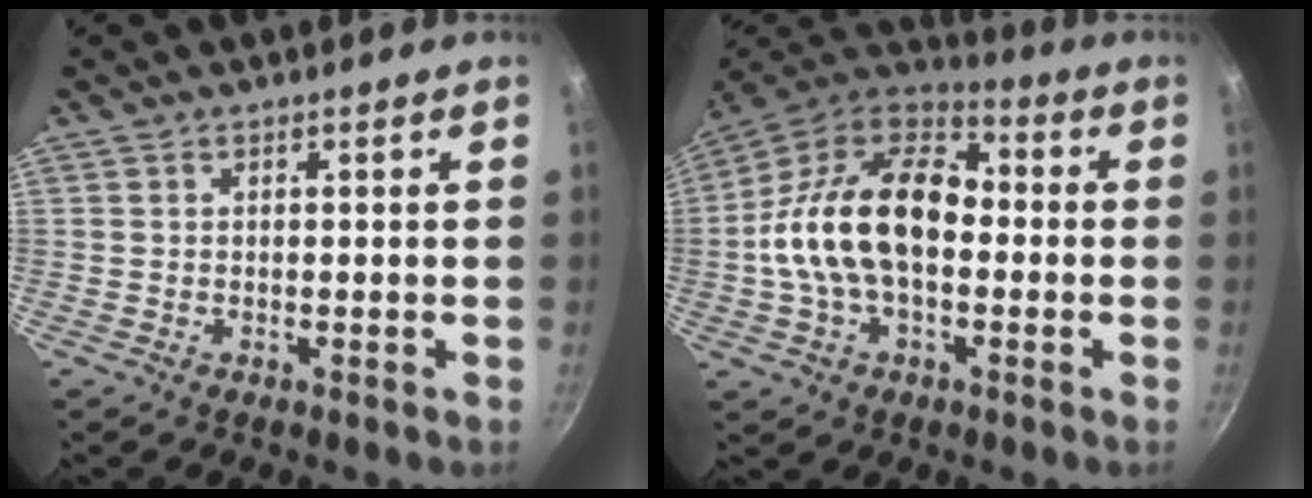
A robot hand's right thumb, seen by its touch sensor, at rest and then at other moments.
{"total": 20.7, "force": [-1.2, 13.0, 16.1], "torque": [-0.267, 0.045, -0.039]}